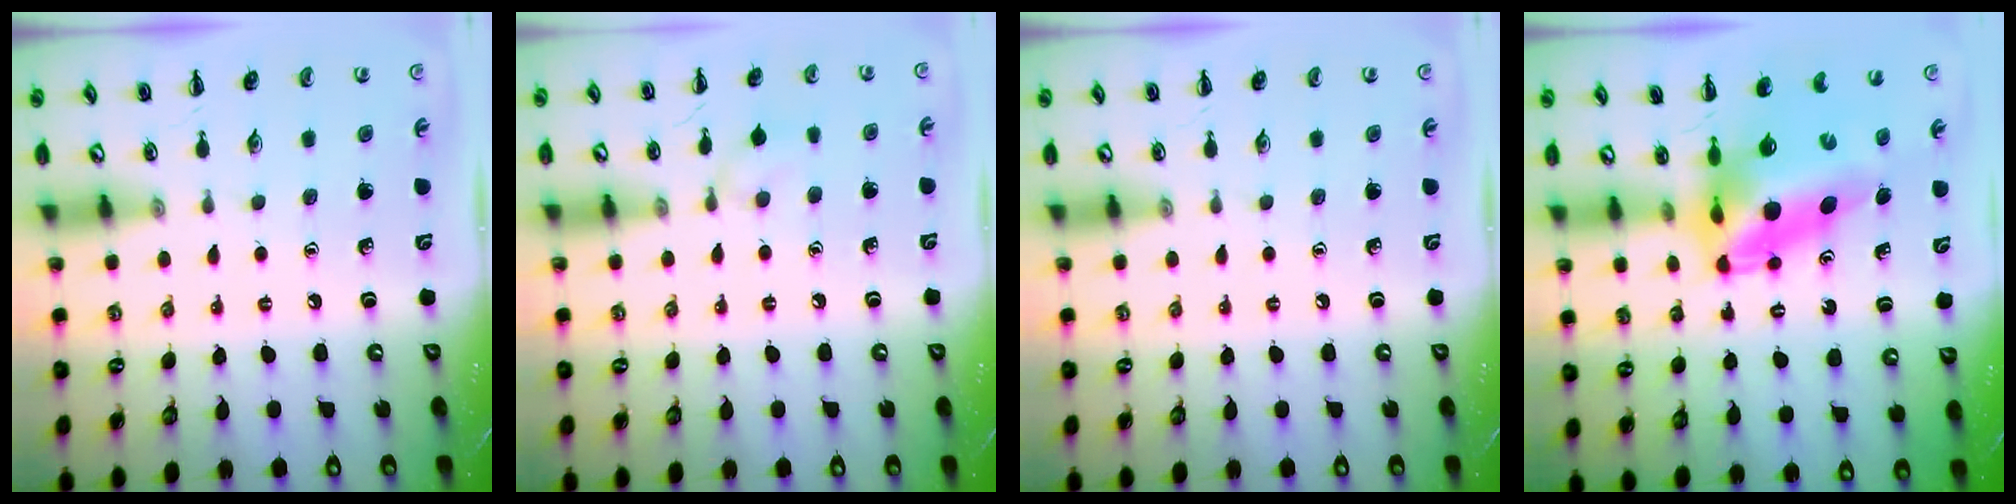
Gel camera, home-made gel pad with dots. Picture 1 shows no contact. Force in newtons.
{"total": 6.2, "press": 6.0, "slide": 1.8}
{"total": 0.0}
{"total": 8.9, "press": 8.5, "slide": 2.5}